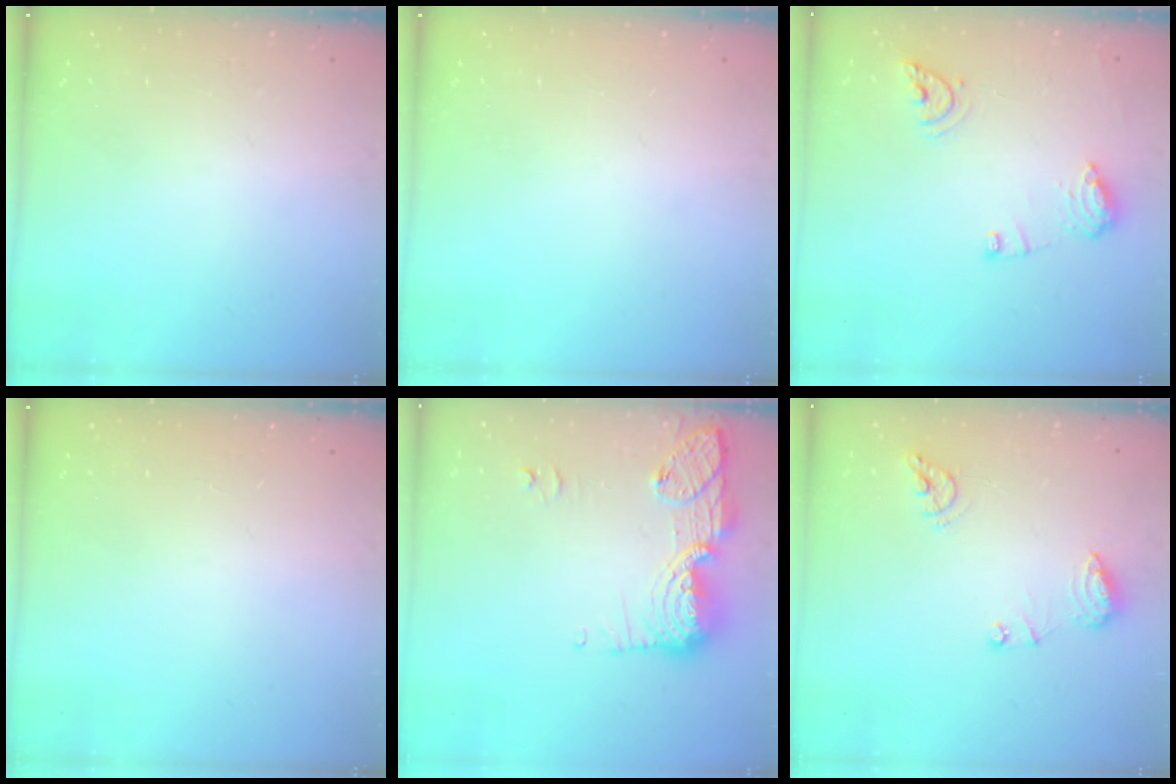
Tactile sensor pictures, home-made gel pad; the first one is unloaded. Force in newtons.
{"total": 0.0}
{"total": 10.3, "press": 10.2, "slide": 1.1}
{"total": 0.0}
{"total": 14.5, "press": 14.3, "slide": 2.9}
{"total": 8.9, "press": 8.9, "slide": 1.0}